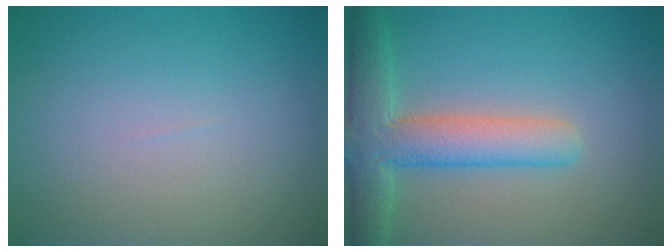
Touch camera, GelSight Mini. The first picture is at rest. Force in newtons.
{"total": 6.1, "press": 6.1, "slide": 0.6}